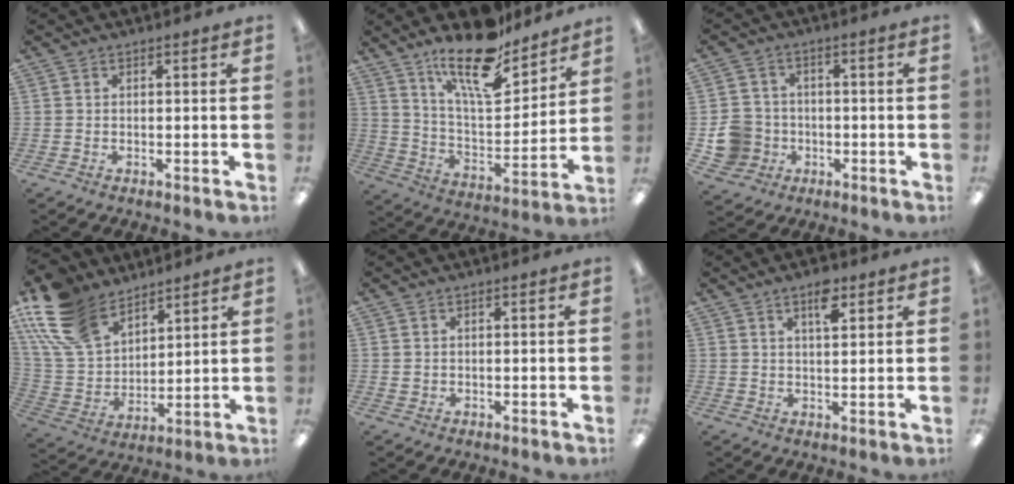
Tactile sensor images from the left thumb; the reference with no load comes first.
{"total": 17.8, "force": [13.6, 6.0, 9.9], "torque": [-0.173, -0.081, 0.230]}
{"total": 8.6, "force": [-1.8, 8.1, 2.2], "torque": [-0.067, 0.020, -0.024]}
{"total": 18.3, "force": [12.3, 10.7, 8.3], "torque": [-0.196, -0.053, 0.237]}
{"total": 0.9, "force": [0.4, 0.8, 0.0], "torque": [-0.001, 0.004, 0.007]}
{"total": 5.8, "force": [3.6, 2.4, 3.9], "torque": [-0.053, -0.011, 0.056]}